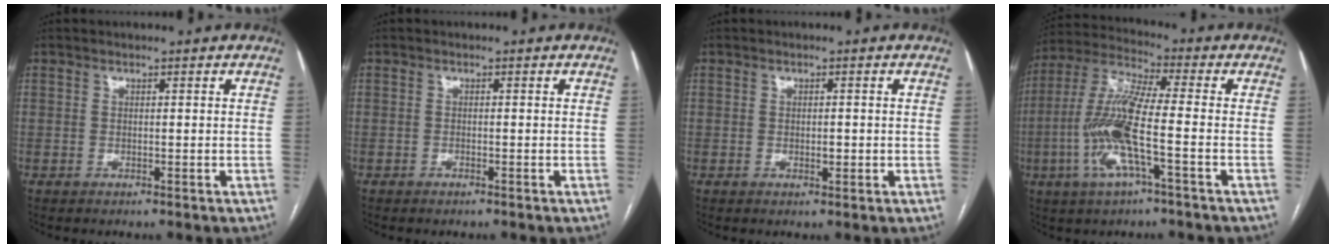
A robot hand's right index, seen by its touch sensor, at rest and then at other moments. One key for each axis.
{"total": 0.6, "fx": -0.5, "fy": 0.1, "fz": 0.3, "tx": -0.010, "ty": -0.001, "tz": -0.007}
{"total": 1.4, "fx": -0.2, "fy": 0.7, "fz": 1.3, "tx": -0.019, "ty": 0.000, "tz": -0.001}
{"total": 12.7, "fx": -3.2, "fy": 1.2, "fz": 12.3, "tx": -0.261, "ty": 0.001, "tz": -0.067}